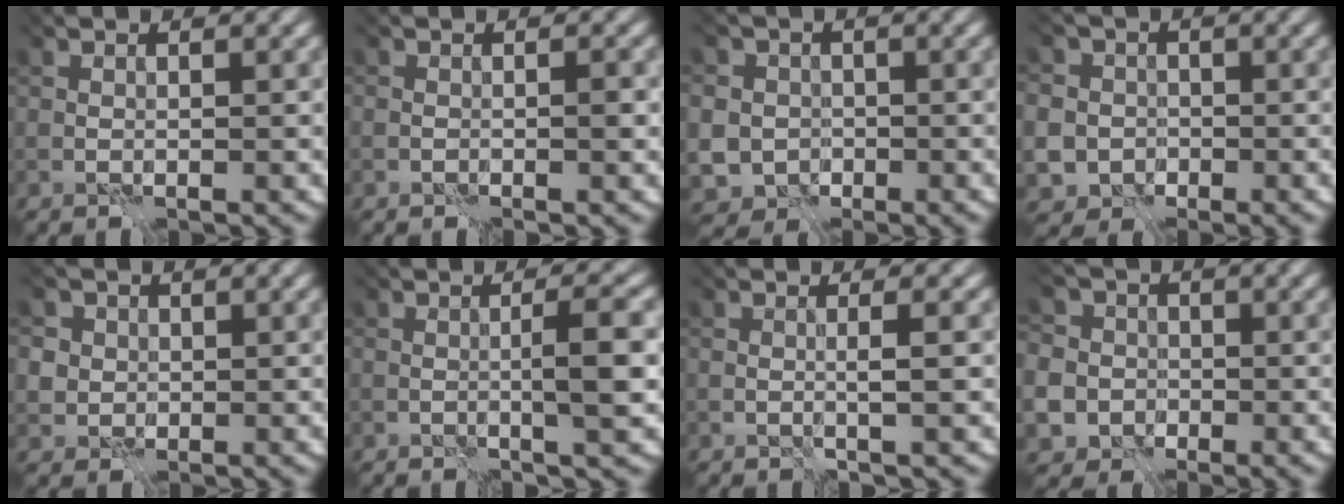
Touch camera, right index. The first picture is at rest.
{"total": 1.1, "force": [-0.5, 0.3, 0.9], "torque": [-0.010, -0.002, -0.009]}
{"total": 6.5, "force": [0.0, 6.3, 1.8], "torque": [-0.041, 0.021, -0.025]}
{"total": 7.0, "force": [-0.5, 6.8, 1.7], "torque": [-0.049, 0.013, -0.034]}
{"total": 3.8, "force": [1.5, 3.3, 1.0], "torque": [-0.035, 0.014, 0.019]}
{"total": 3.1, "force": [-0.5, -0.2, 3.1], "torque": [-0.049, 0.005, -0.009]}
{"total": 1.2, "force": [-0.4, -0.5, 1.0], "torque": [-0.014, -0.001, -0.010]}
{"total": 7.0, "force": [-1.1, 6.5, 2.2], "torque": [-0.054, 0.015, -0.057]}